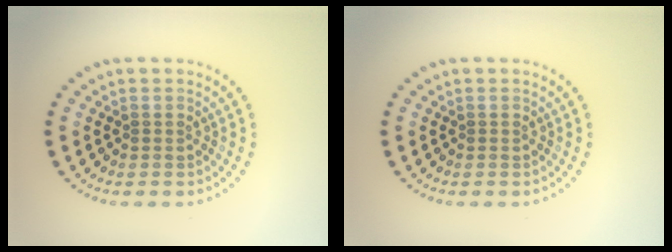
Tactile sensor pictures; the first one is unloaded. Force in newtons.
{"total": 0.0}